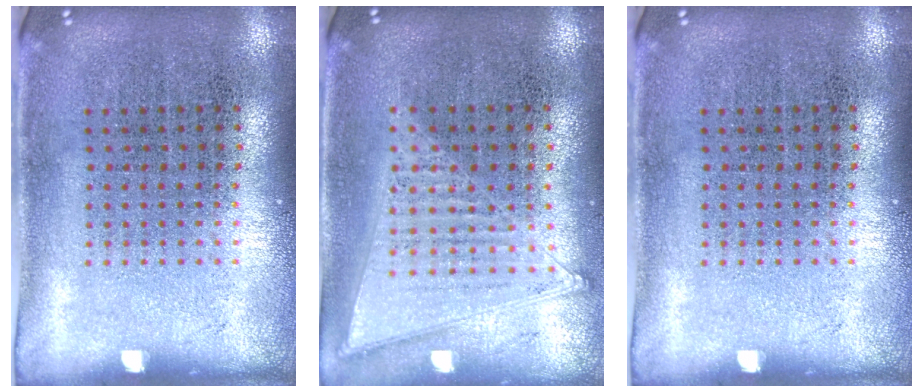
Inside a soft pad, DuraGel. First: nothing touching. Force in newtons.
{"total": 1.1, "press": 1.1, "slide": 0.1}
{"total": 0.0}